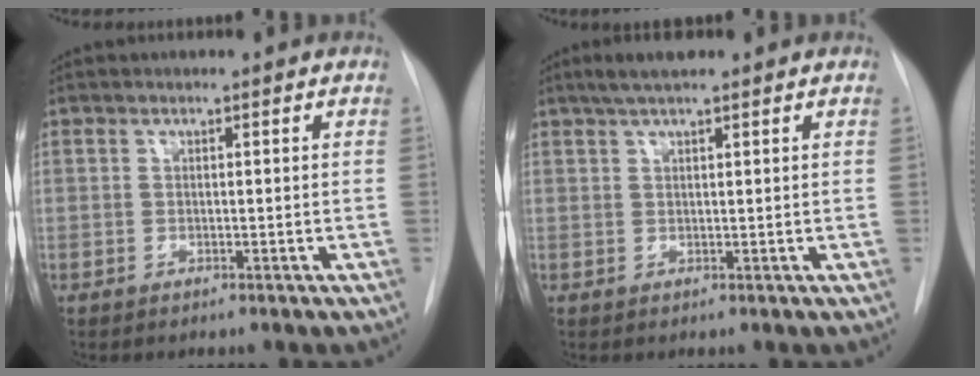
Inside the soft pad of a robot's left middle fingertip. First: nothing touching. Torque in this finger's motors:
{"motor_torque": [0.31, -0.27, 0.02, 0.02]}